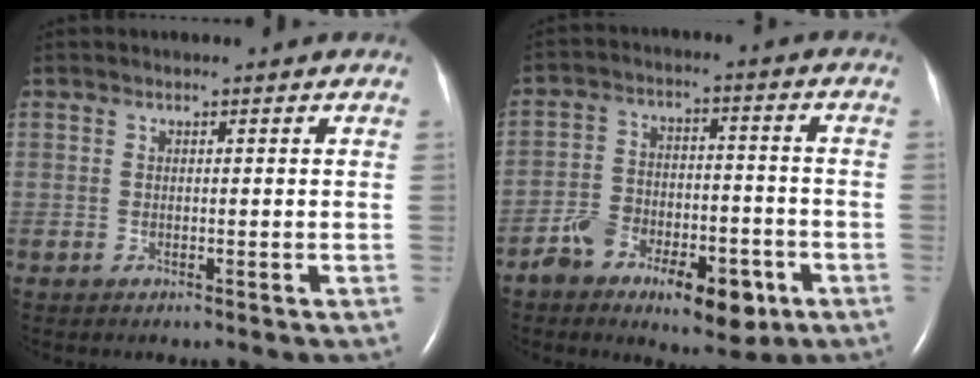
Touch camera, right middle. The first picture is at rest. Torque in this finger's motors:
{"motor_torque": [0.54, -0.51, 0.21, 0.07]}